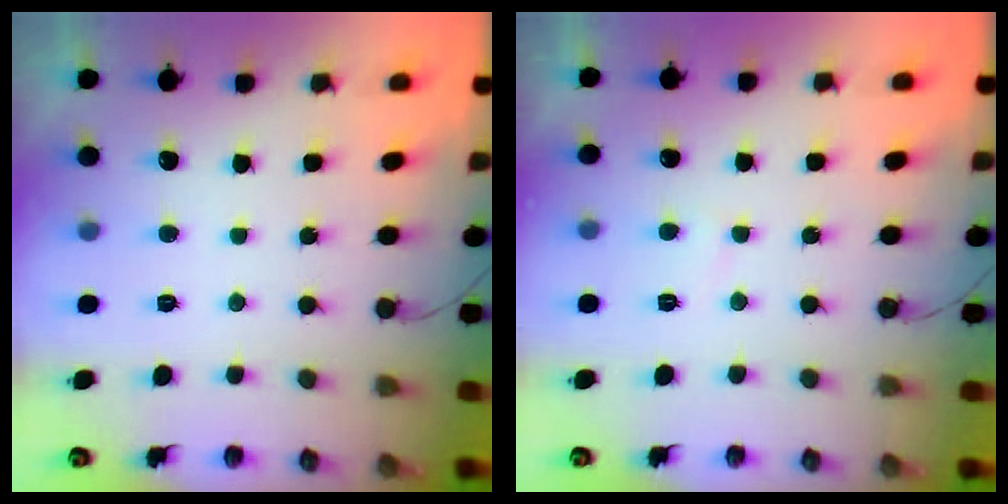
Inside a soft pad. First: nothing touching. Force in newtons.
{"total": 2.5, "press": 2.5, "slide": 0.3}